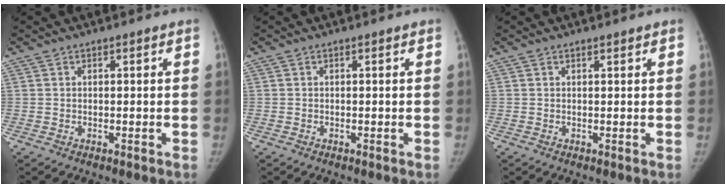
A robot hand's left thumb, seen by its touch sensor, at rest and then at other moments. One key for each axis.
{"total": 0.0}
{"total": 0.6, "fx": 0.5, "fy": 0.2, "fz": 0.3, "tx": -0.006, "ty": -0.003, "tz": 0.007}